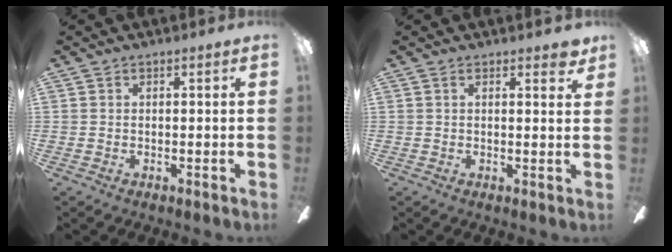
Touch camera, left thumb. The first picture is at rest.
{"total": 2.2, "force": [1.7, 0.7, 1.3], "torque": [-0.005, -0.006, 0.024]}